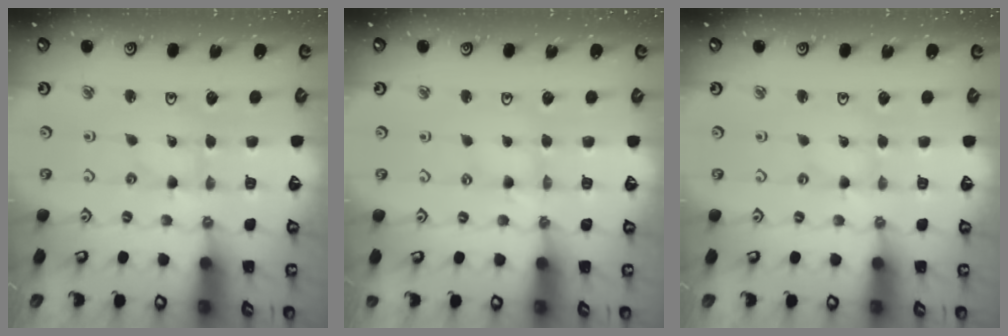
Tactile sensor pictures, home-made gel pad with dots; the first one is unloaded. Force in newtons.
{"total": 0.0}
{"total": 0.0}